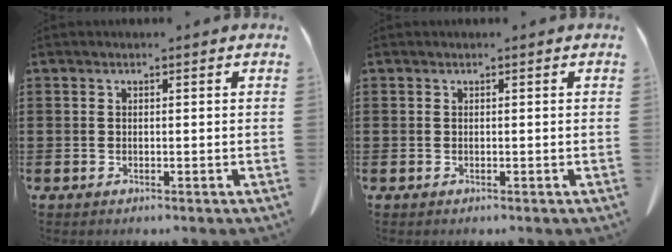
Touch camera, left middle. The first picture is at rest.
{"total": 0.0}